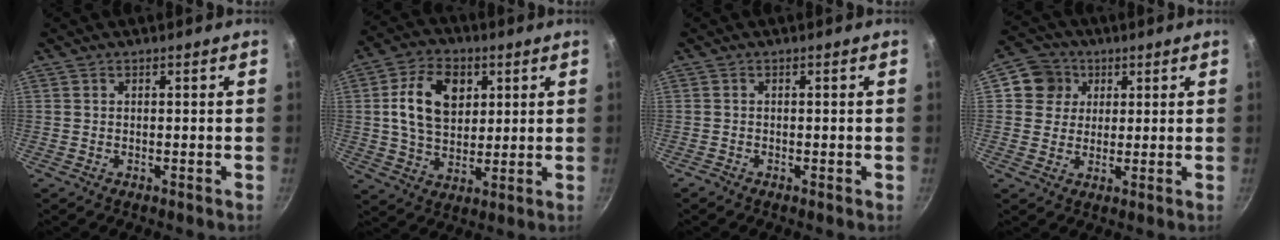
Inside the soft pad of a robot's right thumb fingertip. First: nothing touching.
{"total": 13.2, "force": [3.4, 9.2, 8.8], "torque": [-0.133, -0.001, 0.053]}
{"total": 0.6, "force": [-0.4, 0.3, 0.4], "torque": [-0.008, 0.002, -0.009]}
{"total": 7.1, "force": [2.3, 6.5, 1.8], "torque": [0.011, 0.007, 0.028]}